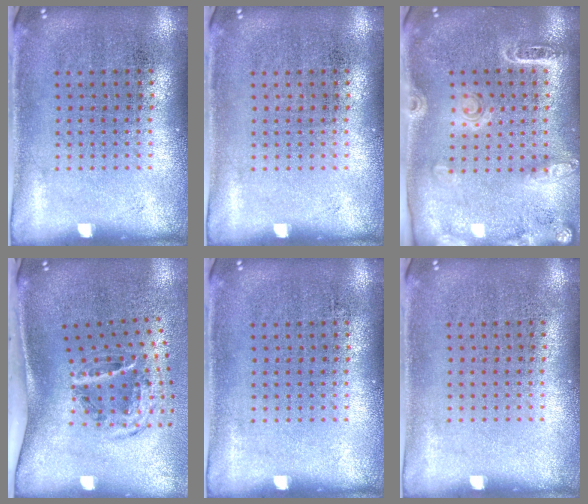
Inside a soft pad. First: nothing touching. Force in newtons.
{"total": 0.0}
{"total": 1.8, "press": 1.7, "slide": 0.4}
{"total": 1.9, "press": 1.1, "slide": 1.6}
{"total": 0.0}
{"total": 0.0}